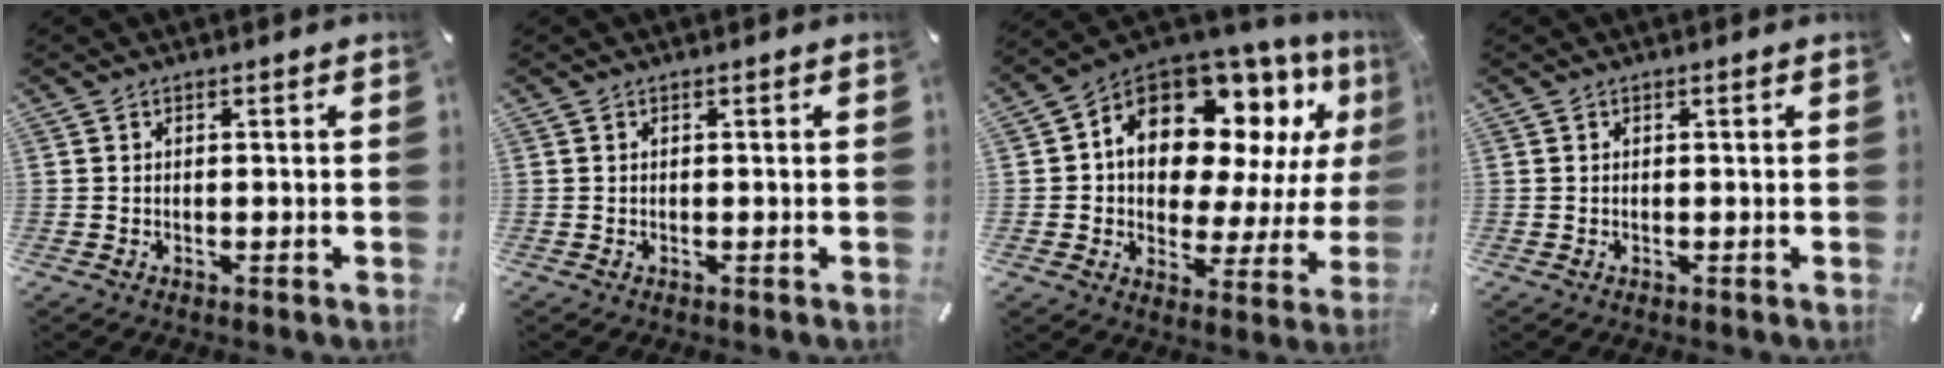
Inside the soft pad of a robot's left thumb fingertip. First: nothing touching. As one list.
[{"total": 0.0}, {"total": 16.4, "force": [8.5, 10.4, 9.5], "torque": [-0.161, -0.070, 0.147]}, {"total": 0.0}]